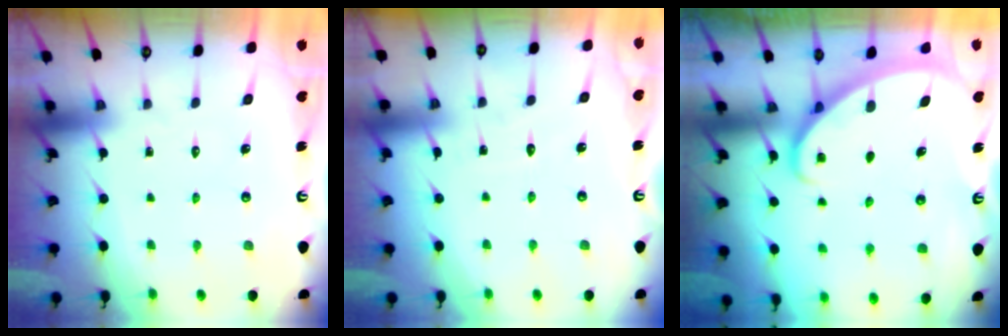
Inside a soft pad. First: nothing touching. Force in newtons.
{"total": 3.3, "press": 3.3, "slide": 0.3}
{"total": 2.4, "press": 2.4, "slide": 0.2}